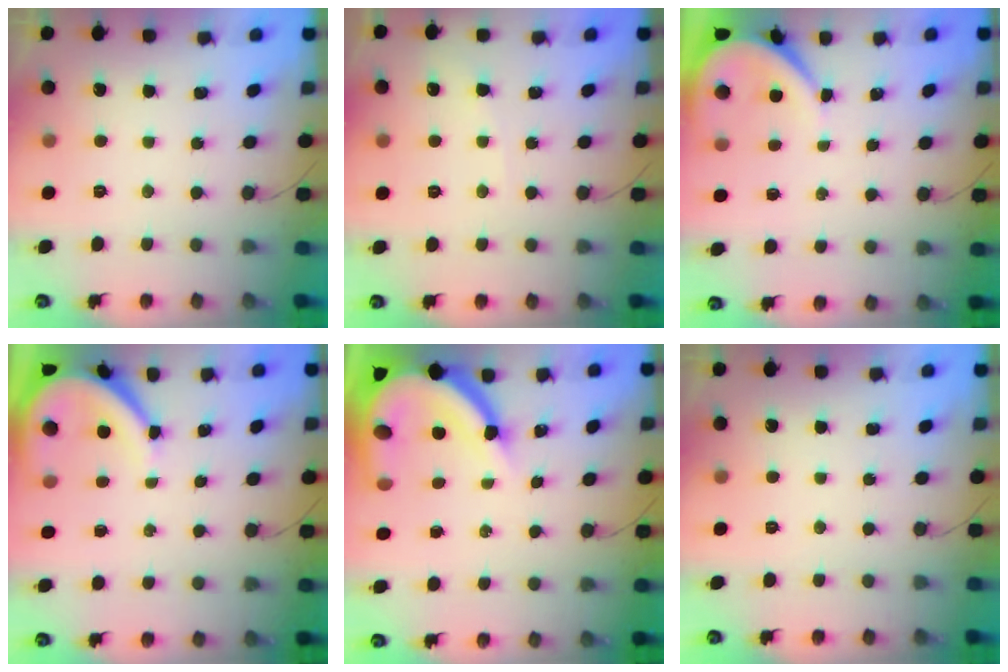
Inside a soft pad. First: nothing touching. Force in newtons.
{"total": 2.9, "press": 2.9, "slide": 0.4}
{"total": 3.5, "press": 3.5, "slide": 0.4}
{"total": 8.5, "press": 8.5, "slide": 0.9}
{"total": 18.2, "press": 18.1, "slide": 2.0}
{"total": 0.0}